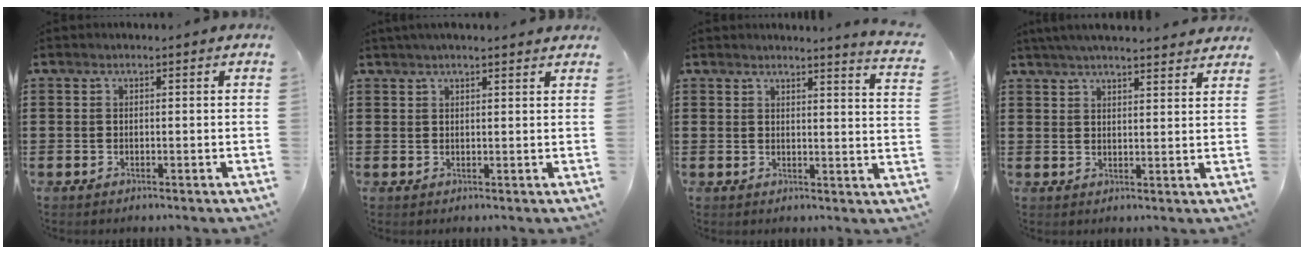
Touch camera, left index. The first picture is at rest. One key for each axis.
{"total": 1.8, "fx": 1.6, "fy": 0.1, "fz": 0.9, "tx": -0.020, "ty": 0.003, "tz": 0.030}
{"total": 3.0, "fx": 2.8, "fy": -0.9, "fz": 0.6, "tx": -0.015, "ty": -0.023, "tz": 0.047}
{"total": 4.1, "fx": 4.0, "fy": -0.1, "fz": 1.1, "tx": -0.035, "ty": -0.011, "tz": 0.072}